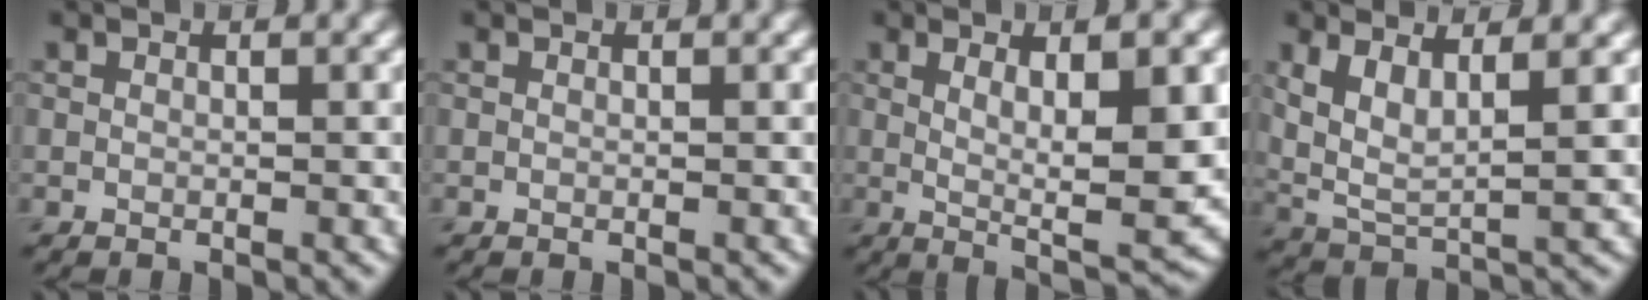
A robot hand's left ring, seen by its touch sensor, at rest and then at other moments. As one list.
[{"total": 0.0}, {"total": 7.2, "force": [0.9, 1.5, 7.0], "torque": [-0.105, -0.008, 0.020]}, {"total": 4.3, "force": [1.9, 1.3, 3.7], "torque": [-0.082, -0.007, 0.042]}]